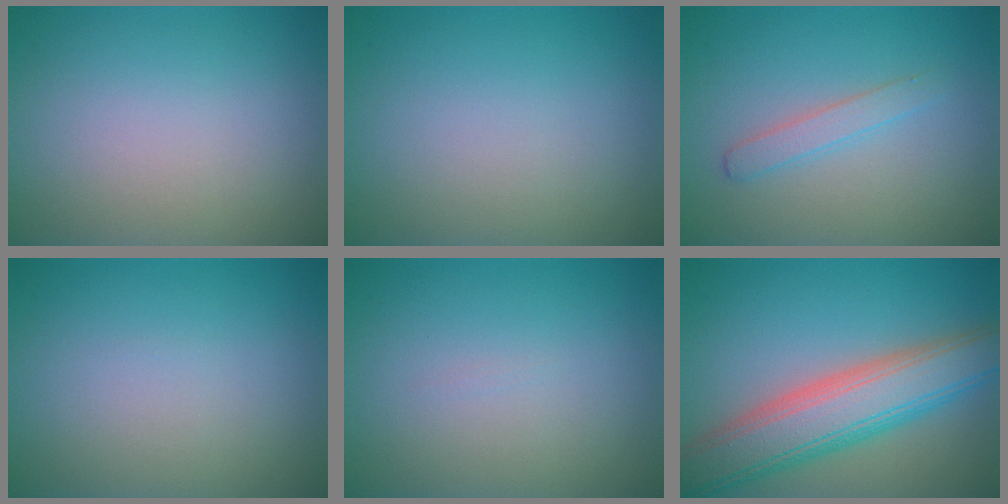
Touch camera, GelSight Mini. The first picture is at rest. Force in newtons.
{"total": 0.0}
{"total": 1.6, "press": 1.6, "slide": 0.0}
{"total": 0.0}
{"total": 0.0}
{"total": 8.3, "press": 8.3, "slide": 0.4}